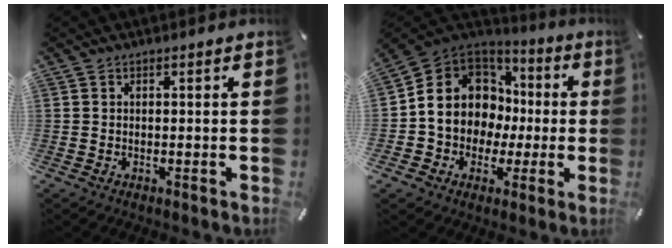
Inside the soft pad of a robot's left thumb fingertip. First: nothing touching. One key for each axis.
{"total": 14.2, "fx": -0.5, "fy": 12.9, "fz": 5.8, "tx": -0.115, "ty": 0.002, "tz": 0.000}